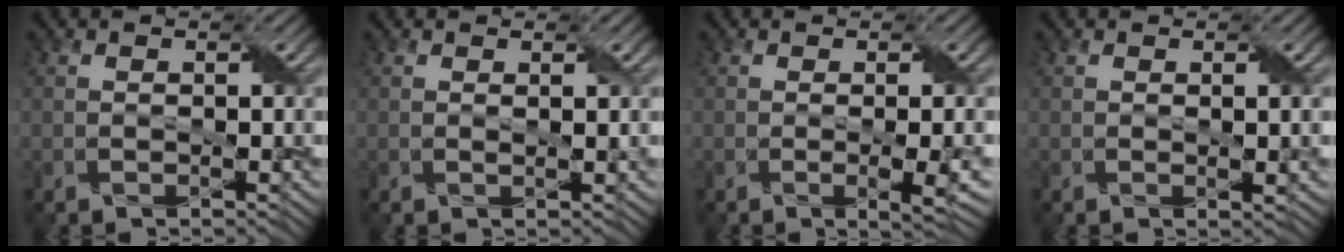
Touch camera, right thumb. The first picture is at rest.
{"total": 0.6, "force": [0.4, -0.1, 0.5], "torque": [-0.012, 0.001, 0.005]}
{"total": 2.8, "force": [-0.3, 0.4, 2.8], "torque": [-0.049, 0.001, -0.004]}
{"total": 1.4, "force": [0.3, 0.1, 1.4], "torque": [-0.024, 0.002, 0.005]}